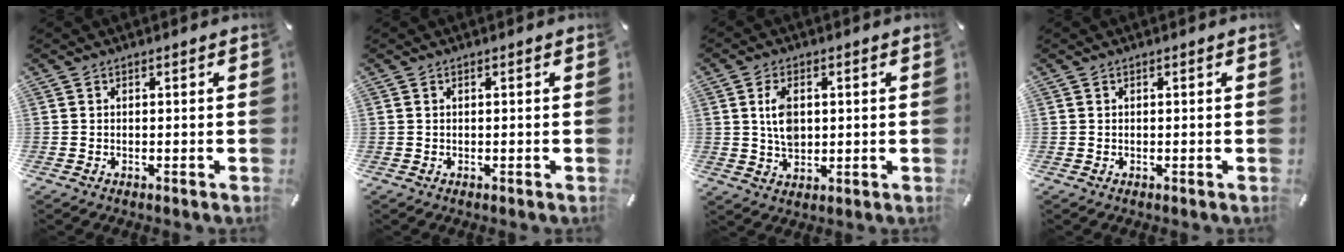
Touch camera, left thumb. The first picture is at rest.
{"total": 0.0}
{"total": 6.3, "force": [1.1, 4.2, 4.5], "torque": [-0.091, 0.000, 0.013]}
{"total": 0.0}